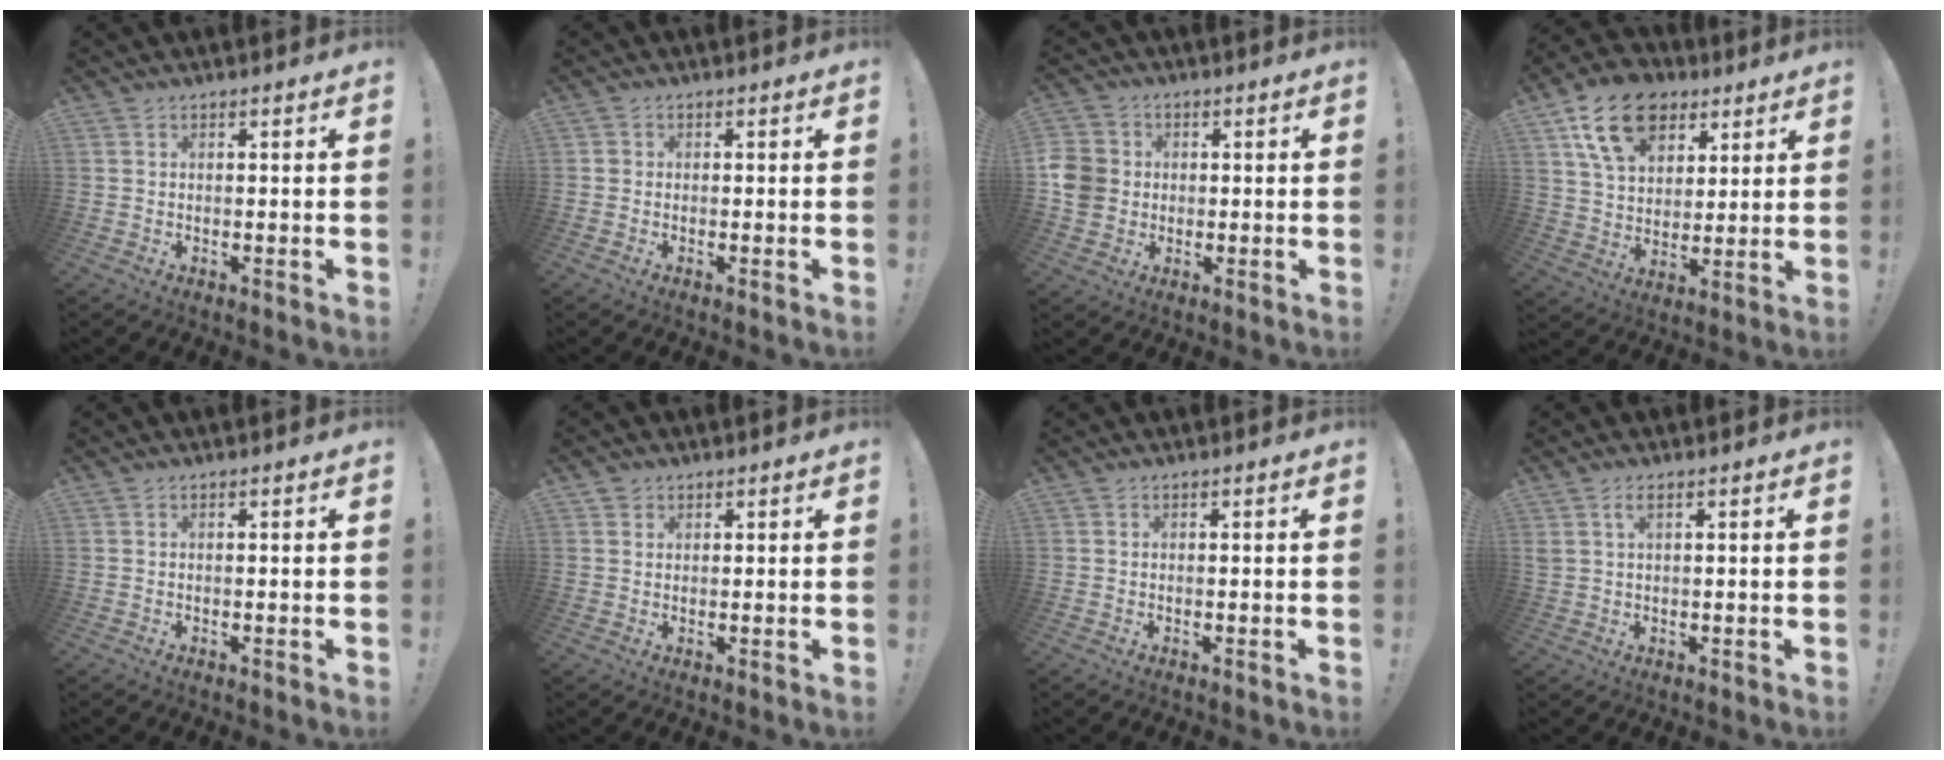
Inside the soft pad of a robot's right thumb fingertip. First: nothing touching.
{"total": 1.0, "force": [-0.5, 0.9, 0.2], "torque": [-0.009, 0.005, -0.007]}
{"total": 8.4, "force": [-0.5, 7.6, 3.5], "torque": [-0.083, 0.013, -0.006]}
{"total": 16.9, "force": [8.5, 11.5, 8.9], "torque": [-0.138, -0.033, 0.160]}
{"total": 0.0}
{"total": 1.7, "force": [0.9, 1.4, 0.1], "torque": [0.001, -0.001, 0.017]}
{"total": 0.0}
{"total": 2.9, "force": [1.3, 1.2, 2.3], "torque": [-0.045, 0.002, 0.023]}